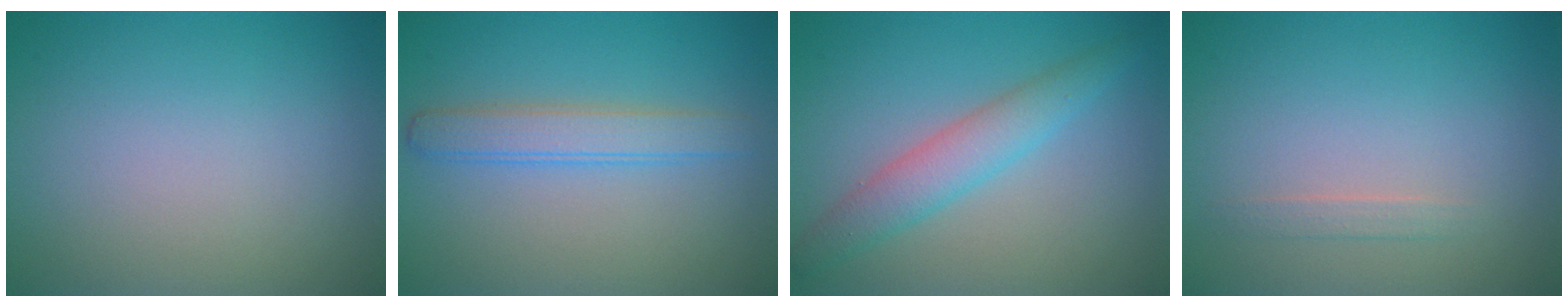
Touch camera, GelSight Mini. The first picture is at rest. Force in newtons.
{"total": 2.9, "press": 2.9, "slide": 0.1}
{"total": 3.6, "press": 3.6, "slide": 0.1}
{"total": 0.9, "press": 0.9, "slide": 0.1}